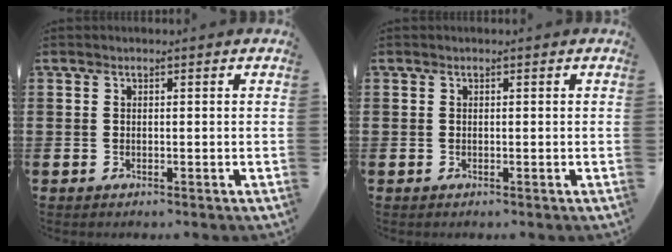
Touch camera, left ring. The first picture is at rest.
{"total": 0.0}